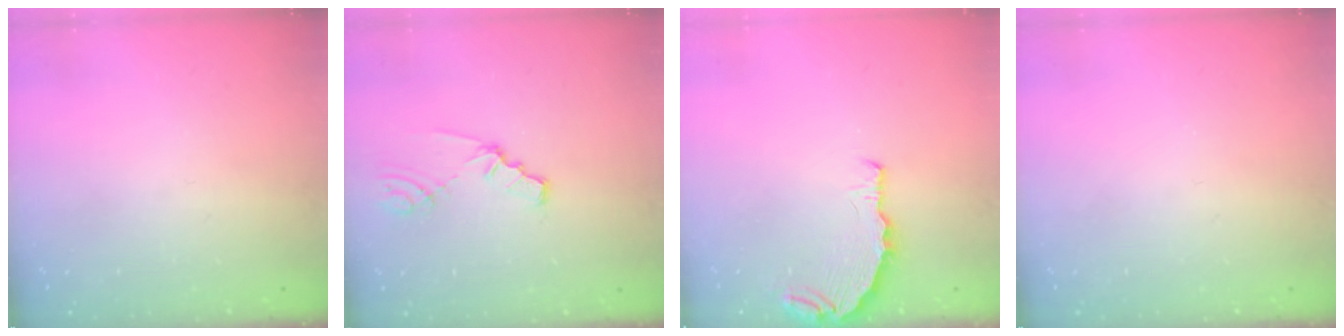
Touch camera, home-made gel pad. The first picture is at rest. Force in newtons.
{"total": 1.6, "press": 1.6, "slide": 0.3}
{"total": 8.8, "press": 7.5, "slide": 4.7}
{"total": 0.0}